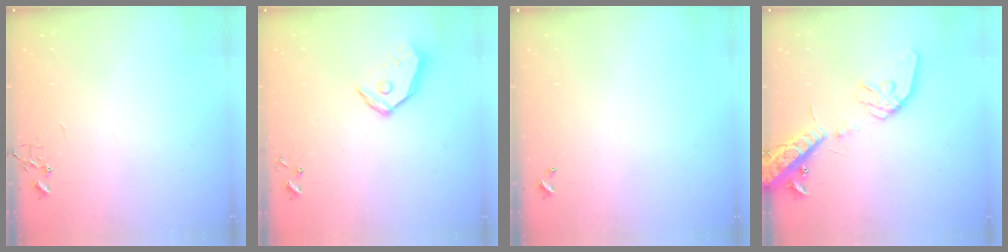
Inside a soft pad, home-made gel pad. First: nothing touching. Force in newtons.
{"total": 12.3, "press": 12.1, "slide": 1.9}
{"total": 0.0}
{"total": 18.9, "press": 18.6, "slide": 3.4}